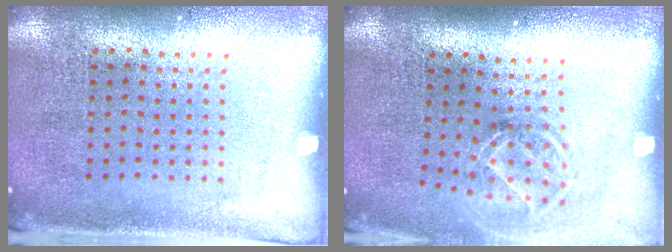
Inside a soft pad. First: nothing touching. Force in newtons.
{"total": 1.8, "press": 1.3, "slide": 1.3}